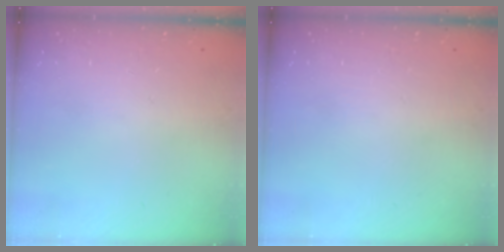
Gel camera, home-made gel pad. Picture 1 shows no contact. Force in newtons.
{"total": 0.0}